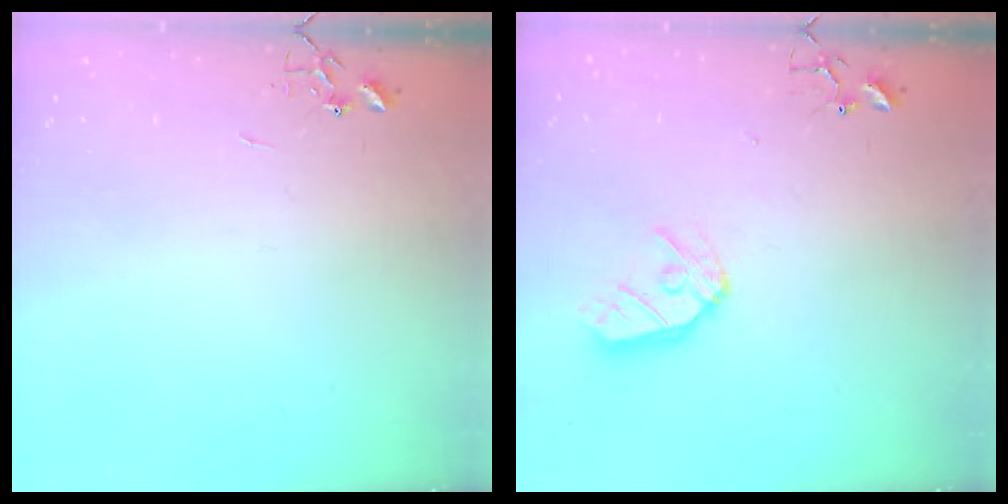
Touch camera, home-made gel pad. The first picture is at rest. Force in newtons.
{"total": 11.0, "press": 11.0, "slide": 1.3}